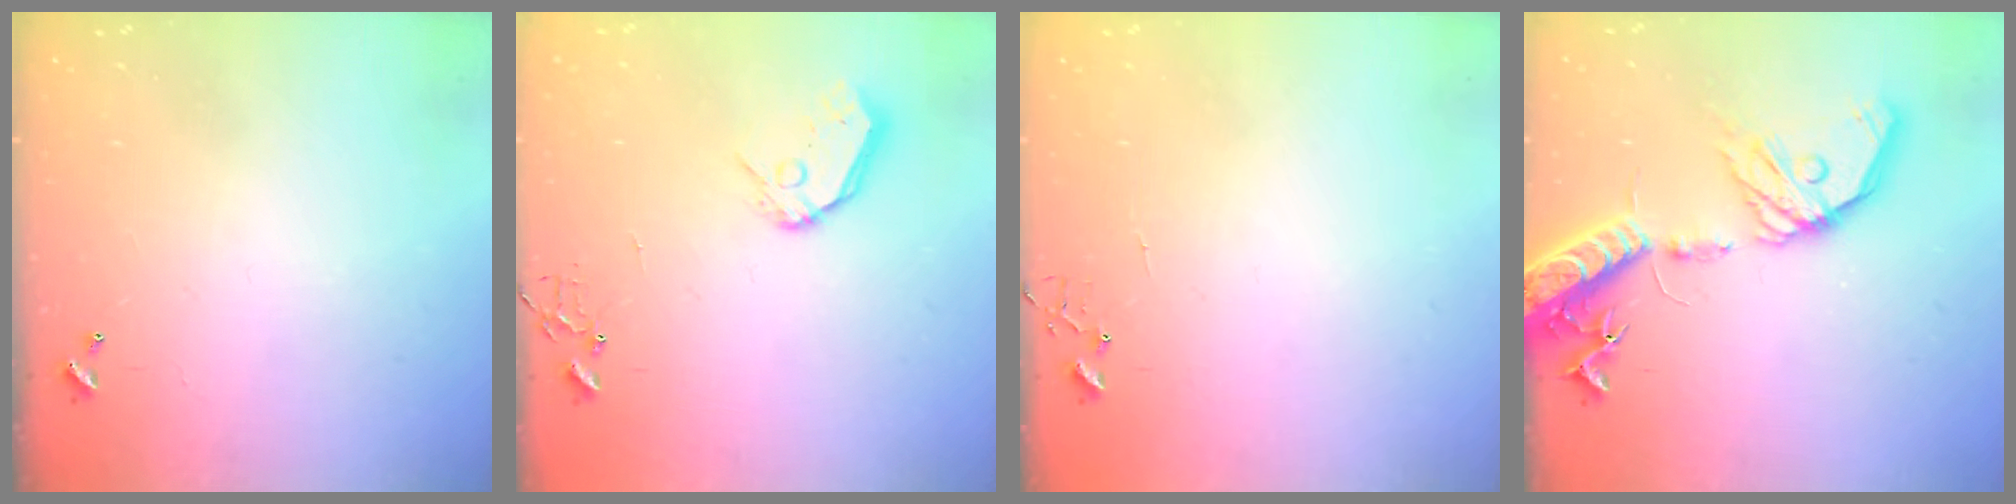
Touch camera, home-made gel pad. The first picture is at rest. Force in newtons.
{"total": 9.2, "press": 9.1, "slide": 0.9}
{"total": 5.0, "press": 5.0, "slide": 0.4}
{"total": 20.1, "press": 19.7, "slide": 3.7}